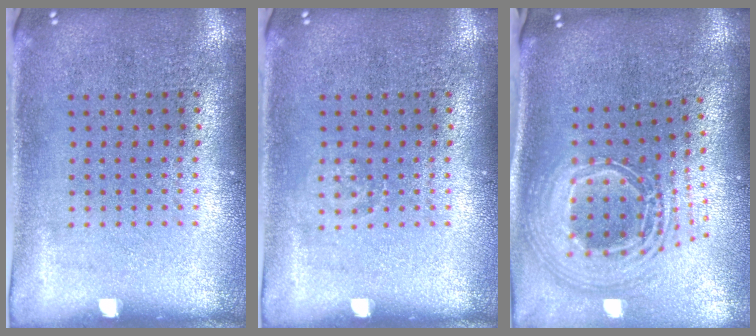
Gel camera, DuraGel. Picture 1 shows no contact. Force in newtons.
{"total": 0.8, "press": 0.7, "slide": 0.1}
{"total": 2.8, "press": 1.9, "slide": 2.0}